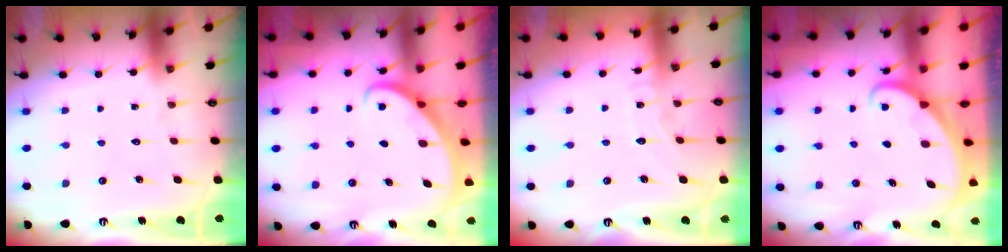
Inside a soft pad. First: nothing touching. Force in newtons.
{"total": 2.7, "press": 2.7, "slide": 0.2}
{"total": 5.7, "press": 5.7, "slide": 0.5}
{"total": 1.6, "press": 1.6, "slide": 0.0}